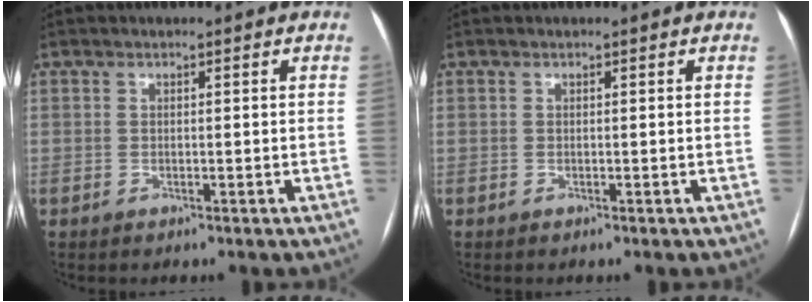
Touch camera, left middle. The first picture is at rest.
{"total": 0.0}